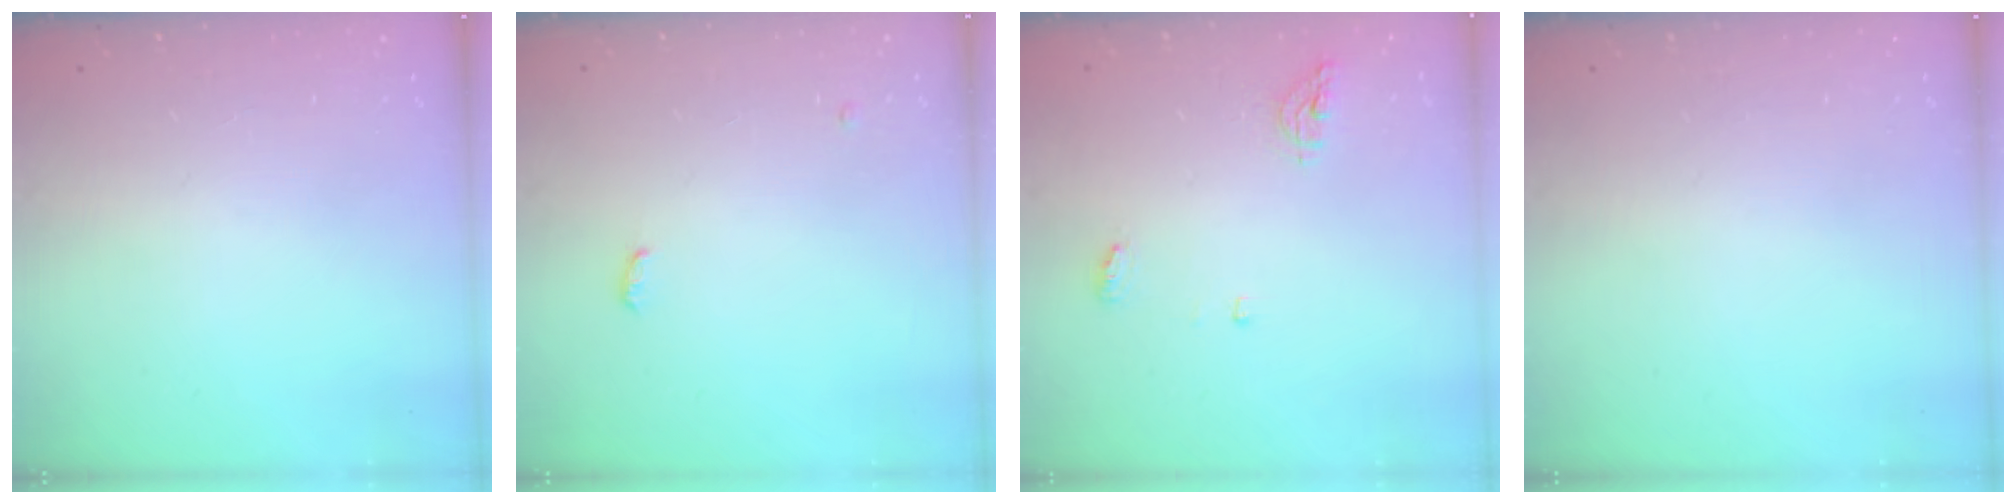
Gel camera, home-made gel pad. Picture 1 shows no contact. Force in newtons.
{"total": 7.6, "press": 4.2, "slide": 6.4}
{"total": 9.0, "press": 5.9, "slide": 6.9}
{"total": 0.0}